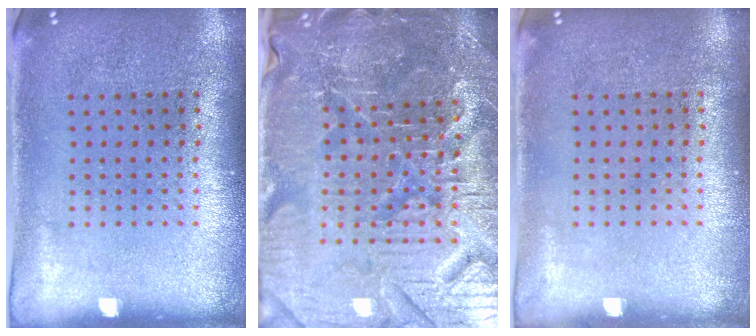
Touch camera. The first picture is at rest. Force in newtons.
{"total": 5.4, "press": 5.2, "slide": 1.6}
{"total": 0.0}